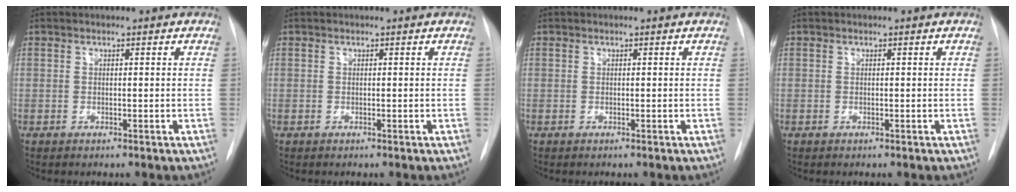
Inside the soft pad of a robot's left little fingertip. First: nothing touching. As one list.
[{"total": 0.0}, {"total": 0.0}, {"total": 0.0}]